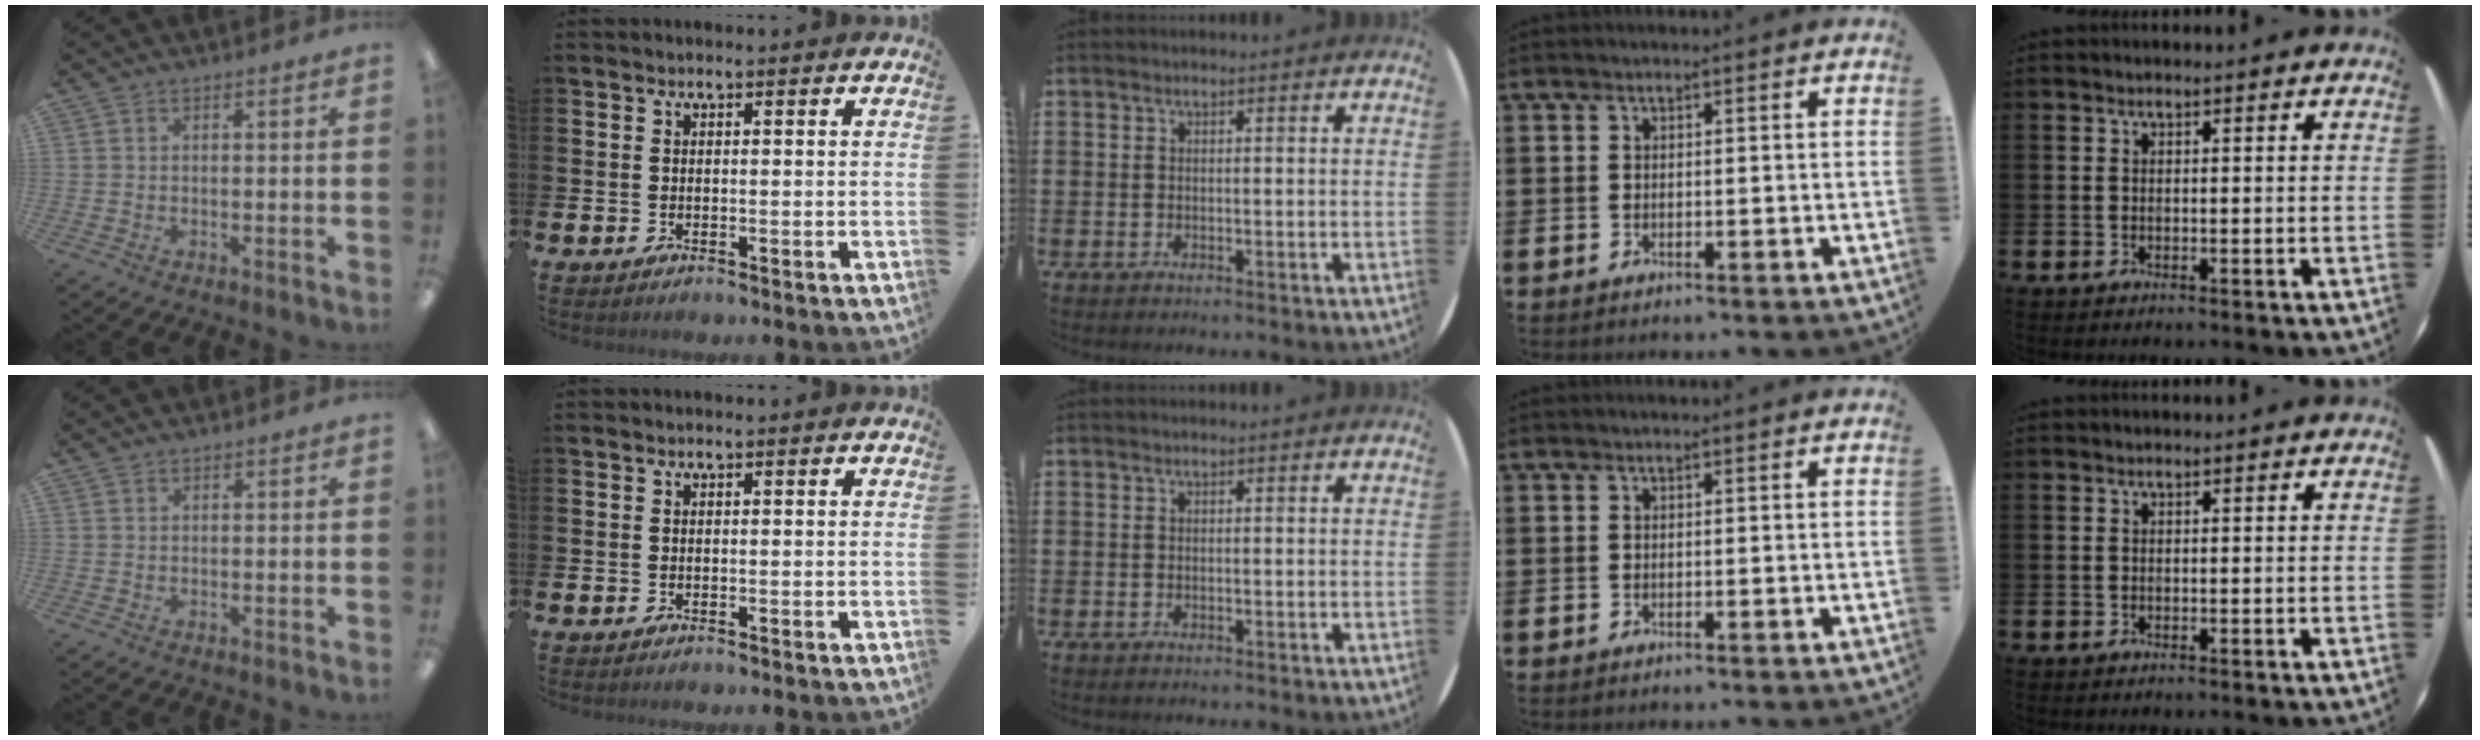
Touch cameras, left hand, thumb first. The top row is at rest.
{}